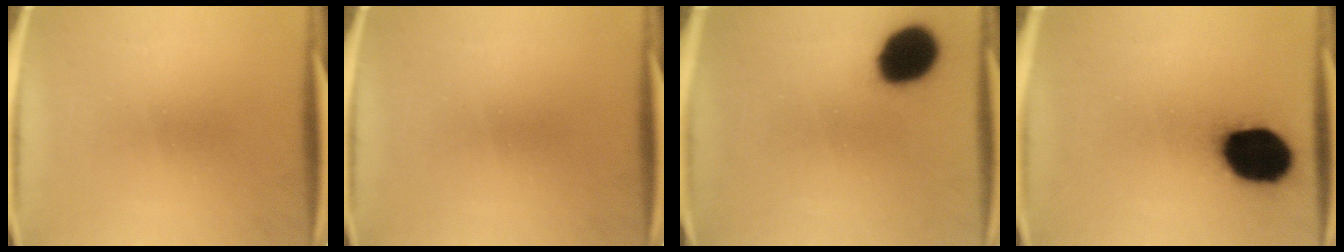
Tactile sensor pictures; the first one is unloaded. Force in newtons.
{"total": 0.0}
{"total": 14.4}
{"total": 19.7}